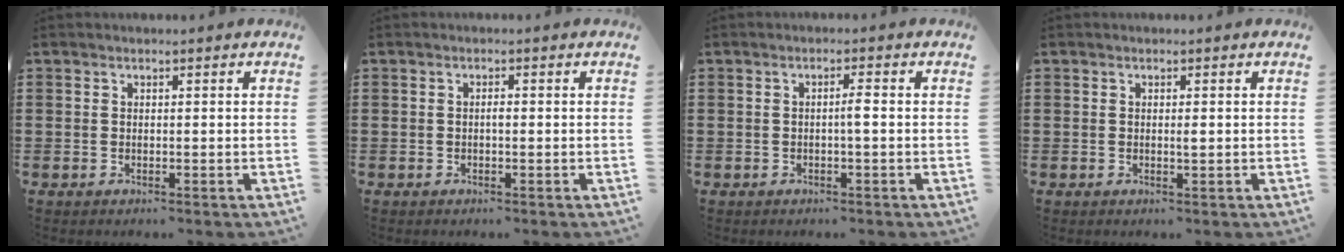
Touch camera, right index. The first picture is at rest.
{"total": 0.9, "force": [-0.1, 0.2, 0.8], "torque": [-0.017, -0.004, -0.002]}
{"total": 1.7, "force": [-0.3, 0.0, 1.7], "torque": [-0.031, 0.000, -0.006]}
{"total": 0.9, "force": [0.0, 0.2, 0.8], "torque": [-0.017, 0.000, 0.001]}